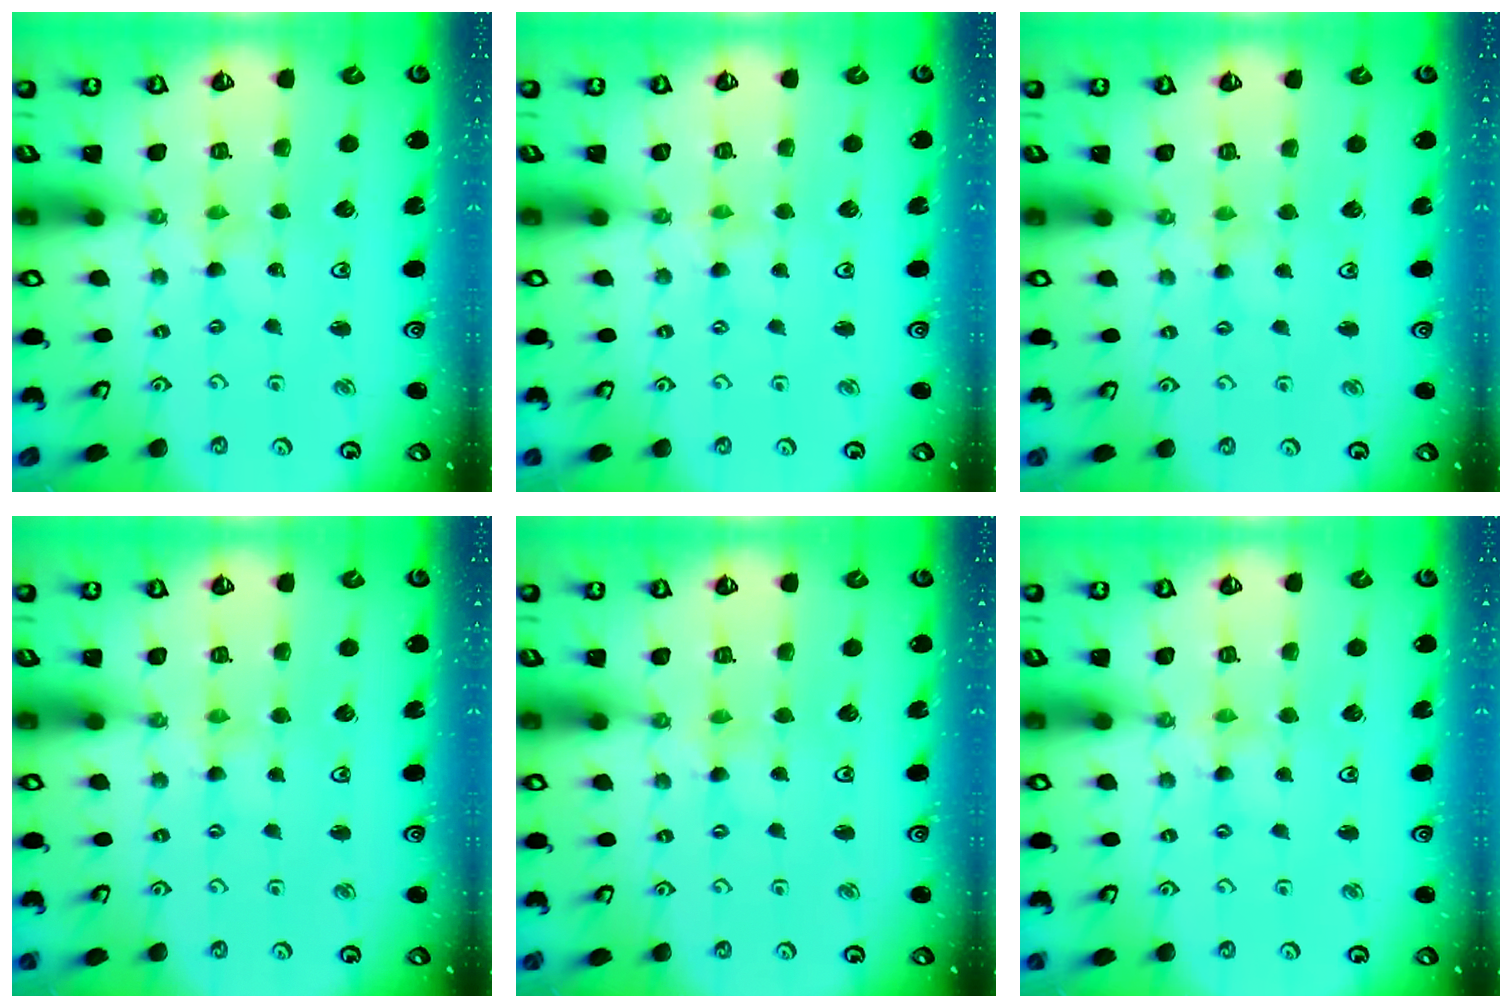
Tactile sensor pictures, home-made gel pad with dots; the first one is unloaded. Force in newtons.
{"total": 0.0}
{"total": 1.2, "press": 1.2, "slide": 0.3}
{"total": 1.2, "press": 1.1, "slide": 0.2}
{"total": 0.0}
{"total": 1.3, "press": 1.2, "slide": 0.2}